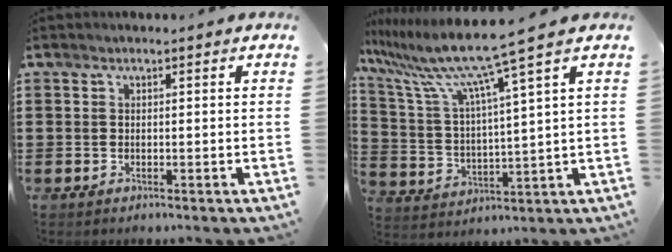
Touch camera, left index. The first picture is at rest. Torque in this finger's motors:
{"motor_torque": [1.69, -0.45, 0.75, 0.21]}